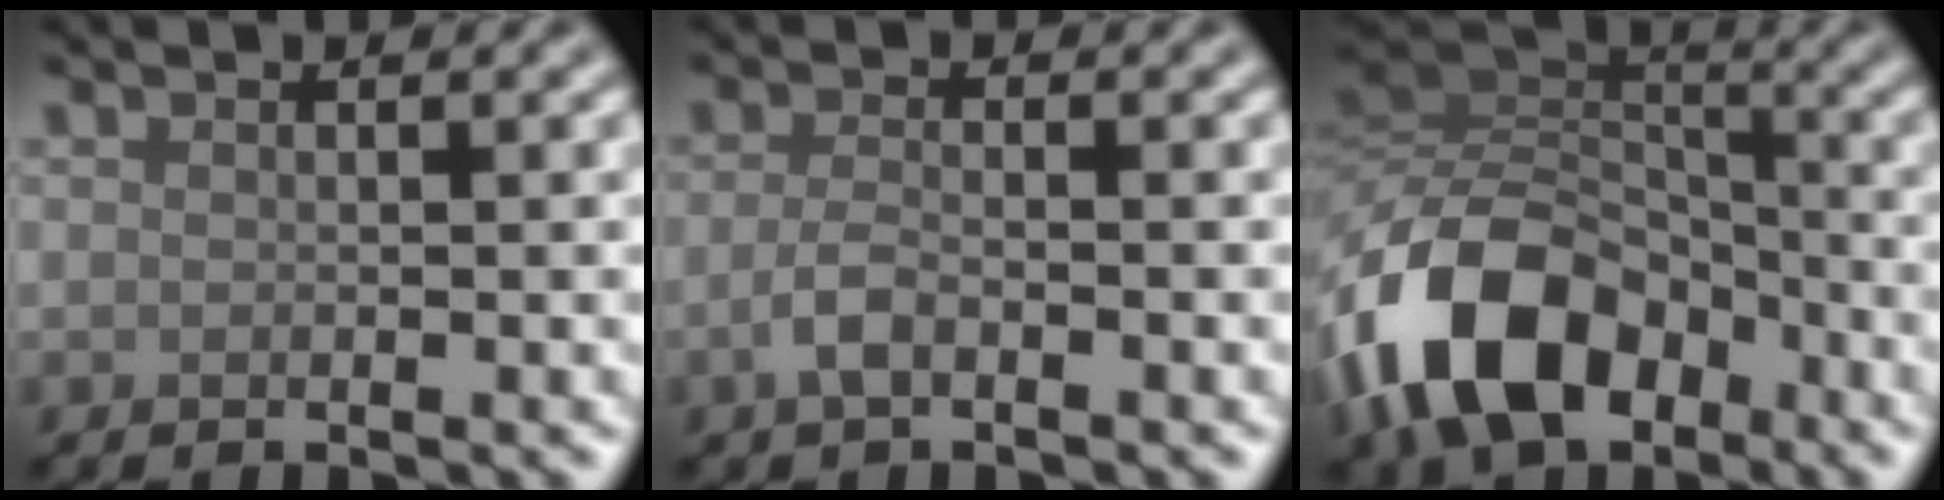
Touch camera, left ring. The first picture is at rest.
{"total": 1.8, "force": [-0.9, 0.6, 1.5], "torque": [-0.032, 0.001, -0.022]}
{"total": 11.5, "force": [-5.8, 7.1, 6.9], "torque": [-0.130, 0.006, -0.124]}